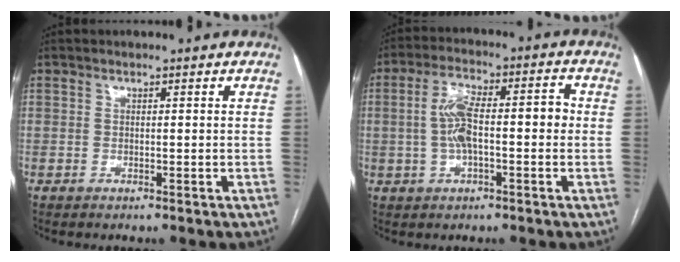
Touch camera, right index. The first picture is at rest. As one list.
[{"total": 9.1, "force": [-0.2, 2.8, 8.6], "torque": [-0.162, 0.035, 0.000]}]